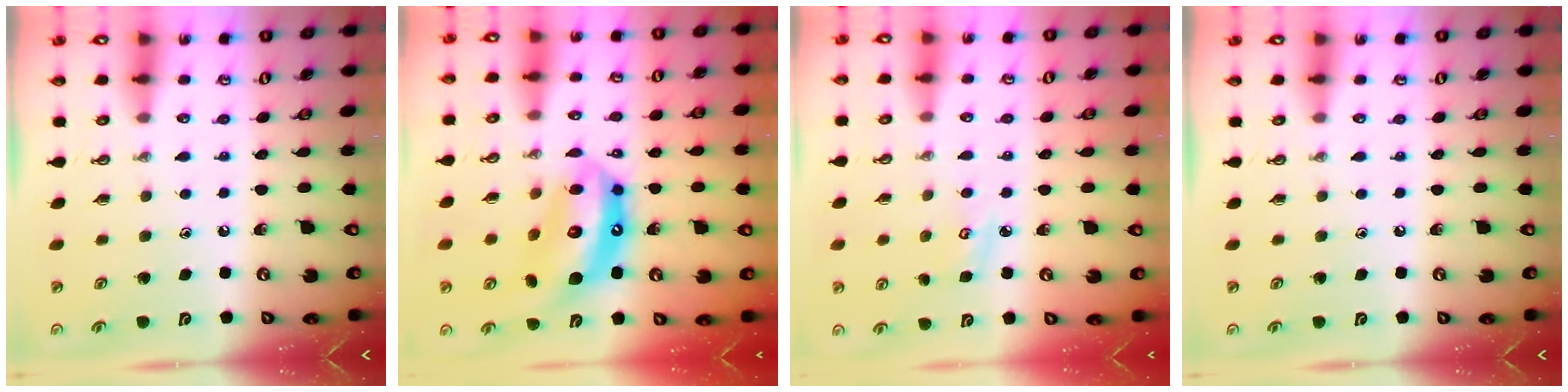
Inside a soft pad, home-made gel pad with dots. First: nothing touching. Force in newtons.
{"total": 14.9, "press": 14.9, "slide": 1.2}
{"total": 3.9, "press": 3.9, "slide": 0.4}
{"total": 0.0}